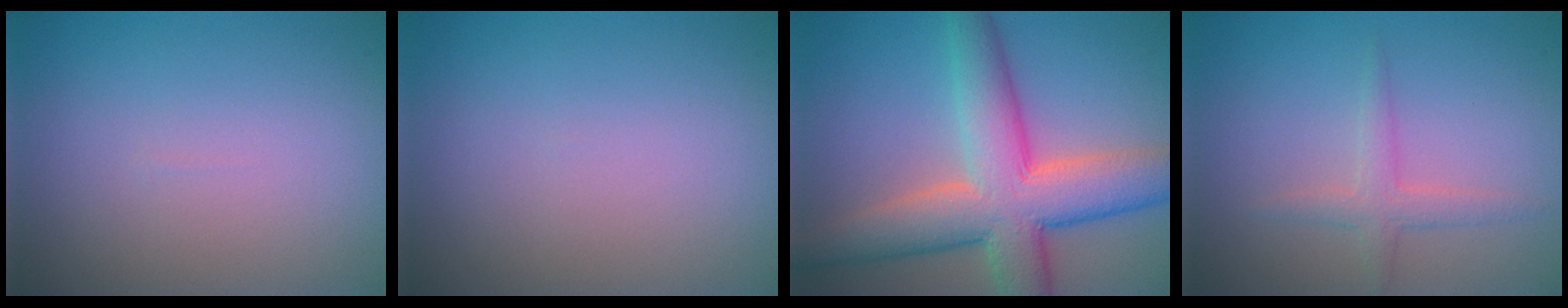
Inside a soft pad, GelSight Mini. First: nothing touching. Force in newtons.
{"total": 0.0}
{"total": 9.7, "press": 9.7, "slide": 0.4}
{"total": 1.9, "press": 1.9, "slide": 0.1}